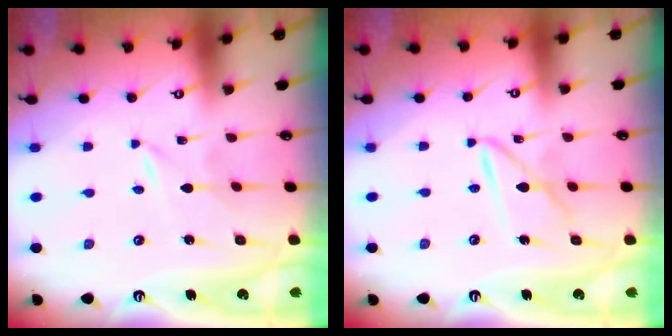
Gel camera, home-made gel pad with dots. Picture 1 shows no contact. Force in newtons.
{"total": 9.1, "press": 9.1, "slide": 0.8}